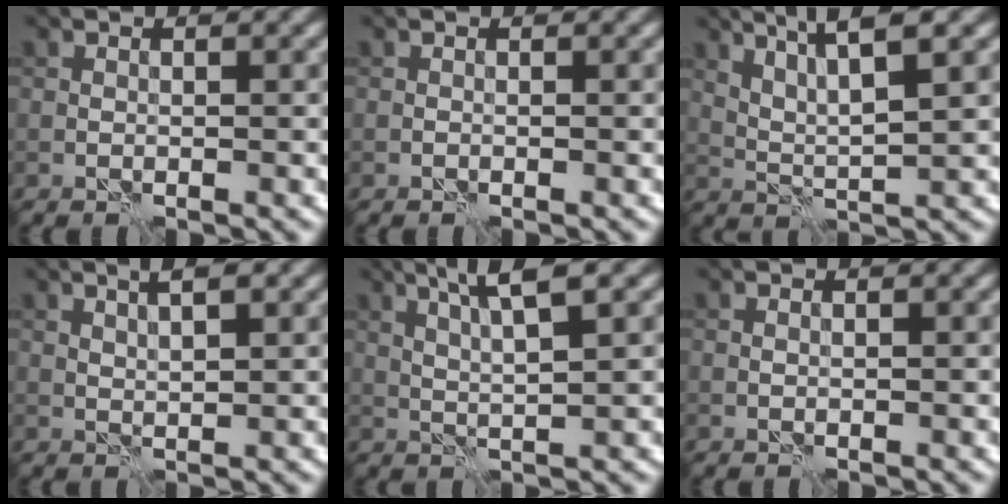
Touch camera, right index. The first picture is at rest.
{"total": 0.0}
{"total": 5.4, "force": [3.3, 0.8, 4.2], "torque": [-0.079, 0.005, 0.064]}
{"total": 2.8, "force": [1.6, 0.7, 2.2], "torque": [-0.026, 0.000, 0.021]}
{"total": 4.7, "force": [2.4, 0.5, 4.1], "torque": [-0.083, 0.007, 0.047]}
{"total": 0.0}